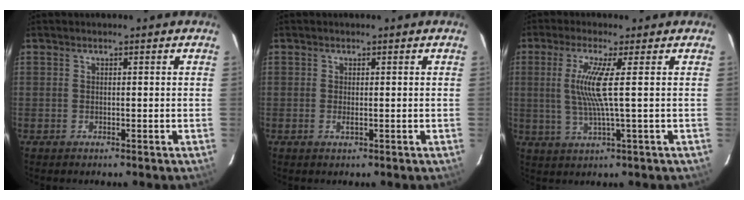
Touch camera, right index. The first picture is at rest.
{"total": 0.8, "force": [-0.1, 0.2, 0.8], "torque": [-0.014, -0.001, -0.002]}
{"total": 7.0, "force": [1.0, -1.1, 6.9], "torque": [-0.135, -0.007, 0.021]}